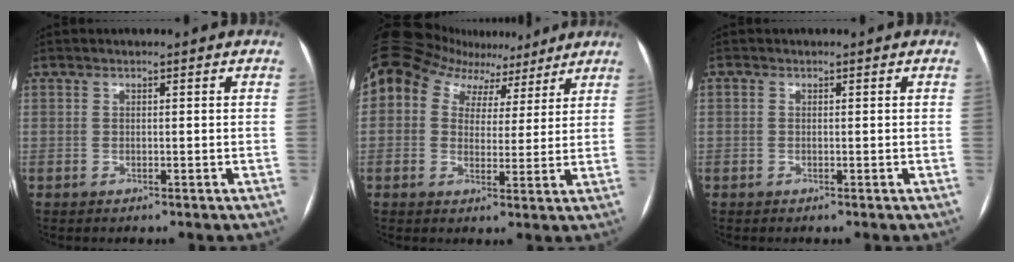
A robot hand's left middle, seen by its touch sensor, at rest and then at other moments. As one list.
[{"total": 16.0, "force": [10.7, 10.7, 5.4], "torque": [-0.138, 0.061, 0.161]}, {"total": 0.0}]